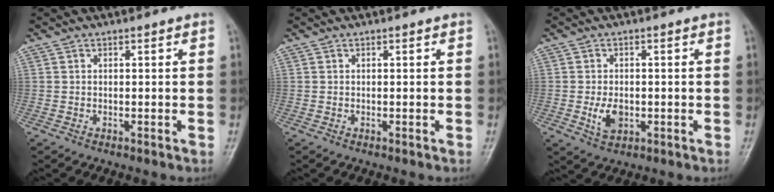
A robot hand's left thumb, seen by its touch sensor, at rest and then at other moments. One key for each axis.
{"total": 0.0}
{"total": 4.3, "fx": -0.7, "fy": 2.8, "fz": 3.2, "tx": -0.054, "ty": -0.004, "tz": -0.007}